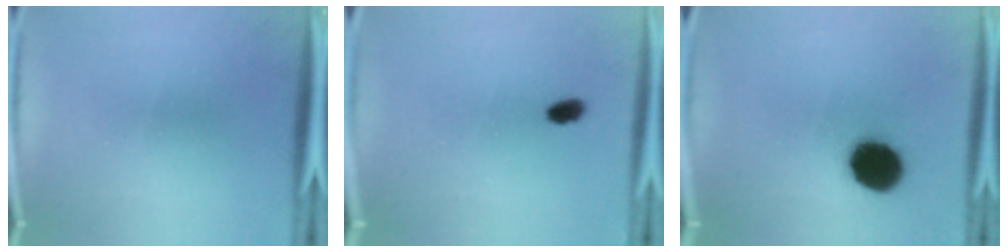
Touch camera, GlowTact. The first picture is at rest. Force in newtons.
{"total": 2.3}
{"total": 13.9}